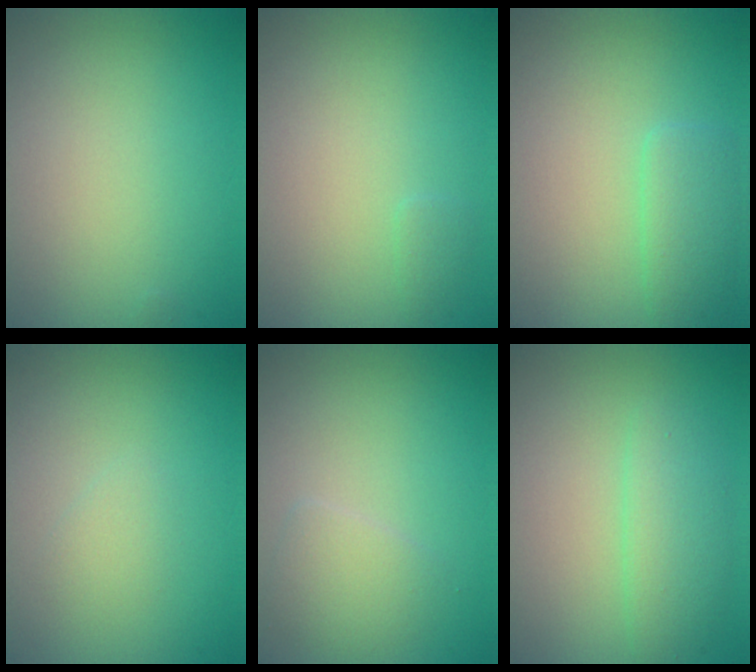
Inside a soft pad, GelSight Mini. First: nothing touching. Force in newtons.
{"total": 0.6, "press": 0.6, "slide": 0.0}
{"total": 2.3, "press": 2.3, "slide": 0.2}
{"total": 1.0, "press": 1.0, "slide": 0.0}
{"total": 1.9, "press": 1.9, "slide": 0.0}
{"total": 2.6, "press": 2.6, "slide": 0.1}